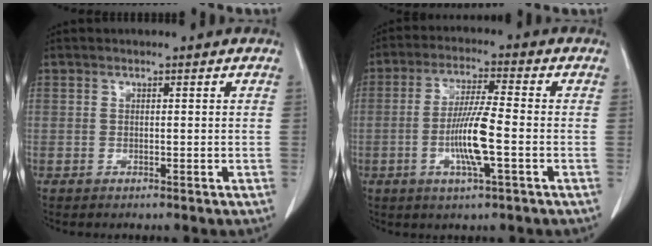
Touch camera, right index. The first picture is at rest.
{"total": 8.6, "force": [-2.1, 0.3, 8.3], "torque": [-0.161, -0.006, -0.041]}